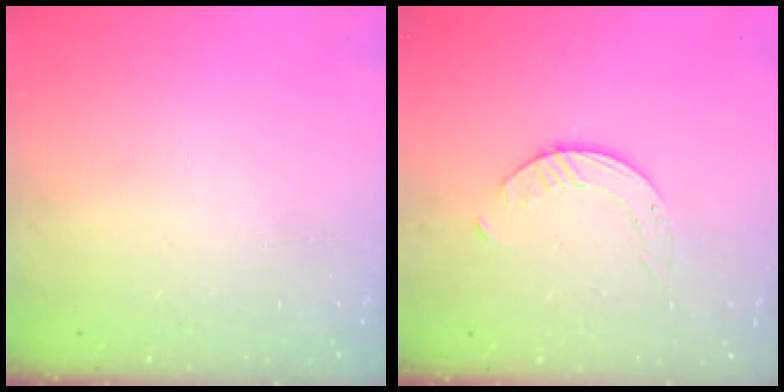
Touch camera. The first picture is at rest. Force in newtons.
{"total": 2.6, "press": 2.6, "slide": 0.3}